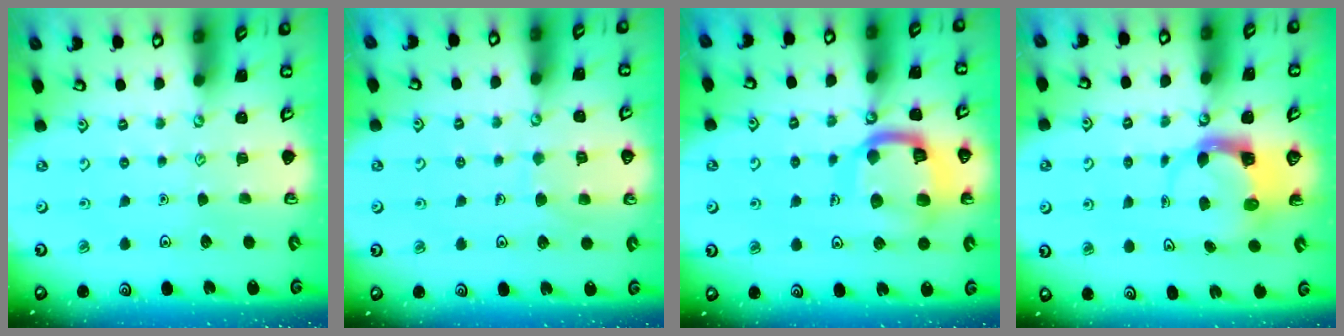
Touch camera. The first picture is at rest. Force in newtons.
{"total": 6.4, "press": 6.4, "slide": 0.4}
{"total": 16.5, "press": 16.4, "slide": 1.8}
{"total": 3.6, "press": 3.6, "slide": 0.5}